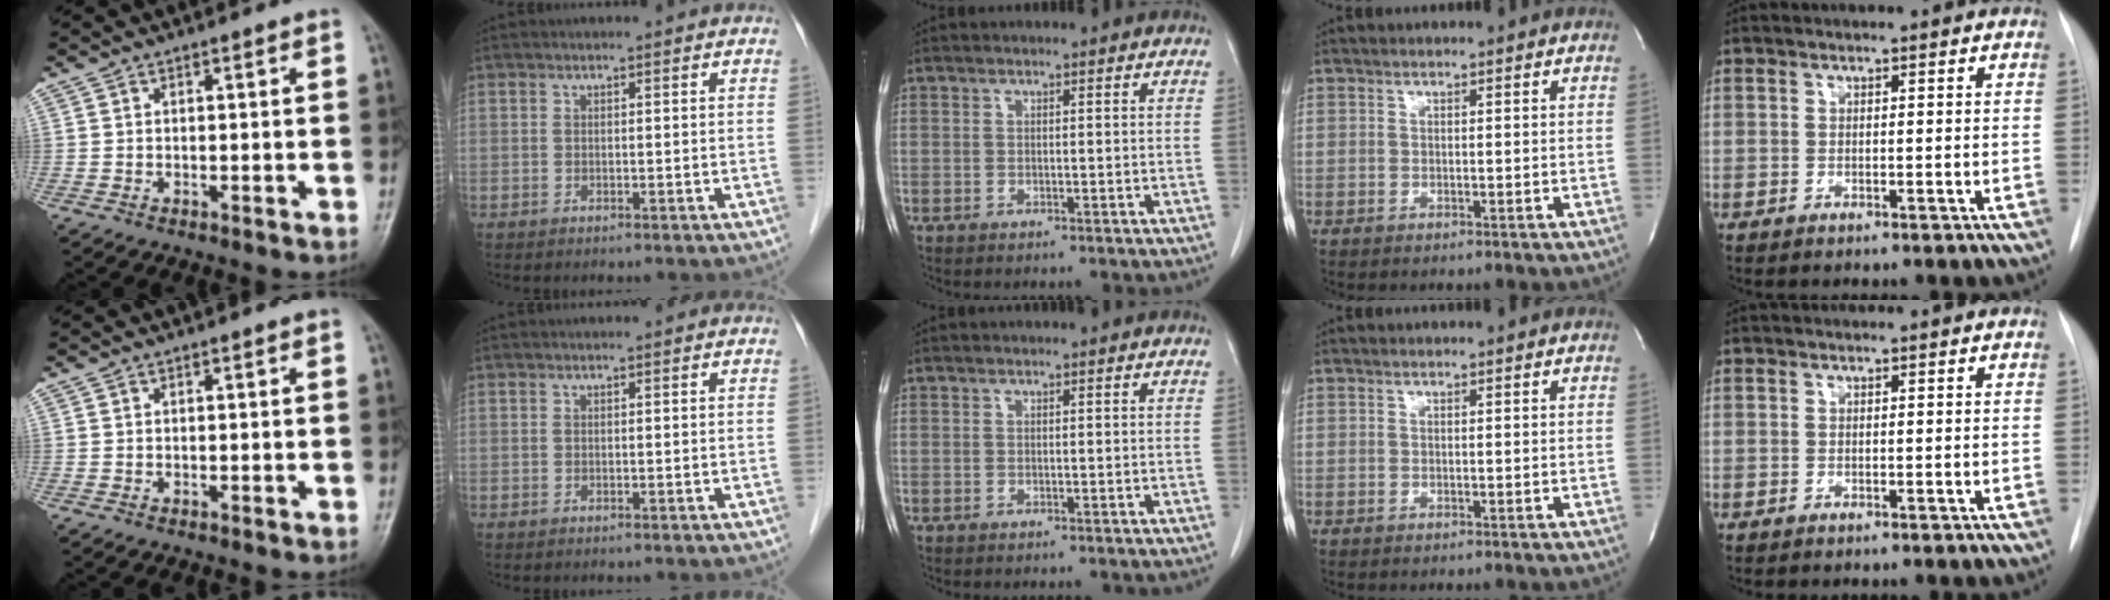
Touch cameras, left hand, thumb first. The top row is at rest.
{}